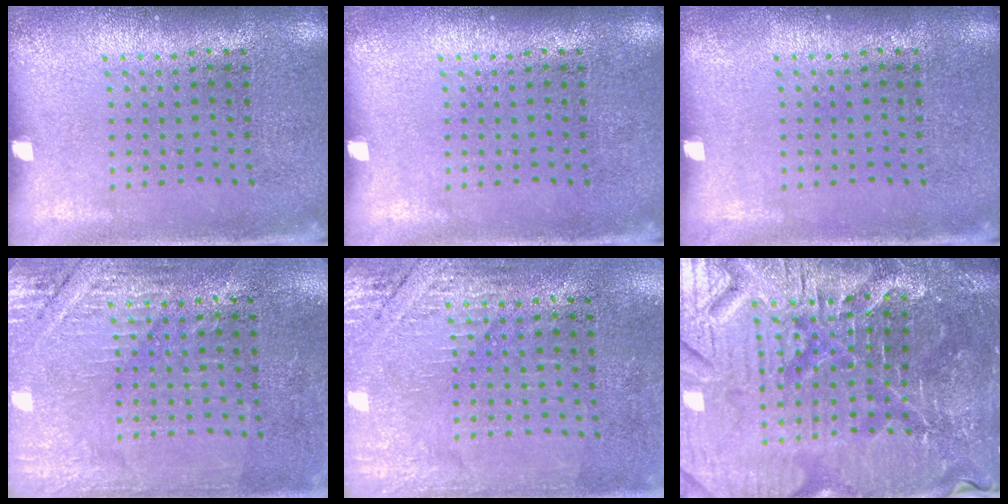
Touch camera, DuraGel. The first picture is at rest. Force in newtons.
{"total": 0.0}
{"total": 0.0}
{"total": 2.8, "press": 2.7, "slide": 0.9}
{"total": 2.7, "press": 2.4, "slide": 1.2}
{"total": 5.8, "press": 5.4, "slide": 2.0}